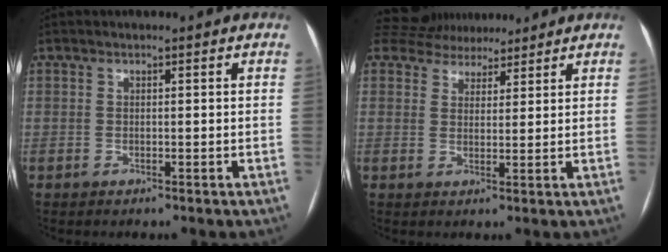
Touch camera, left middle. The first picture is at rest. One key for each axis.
{"total": 8.9, "fx": 8.0, "fy": 3.5, "fz": 1.5, "tx": -0.024, "ty": 0.027, "tz": 0.125}